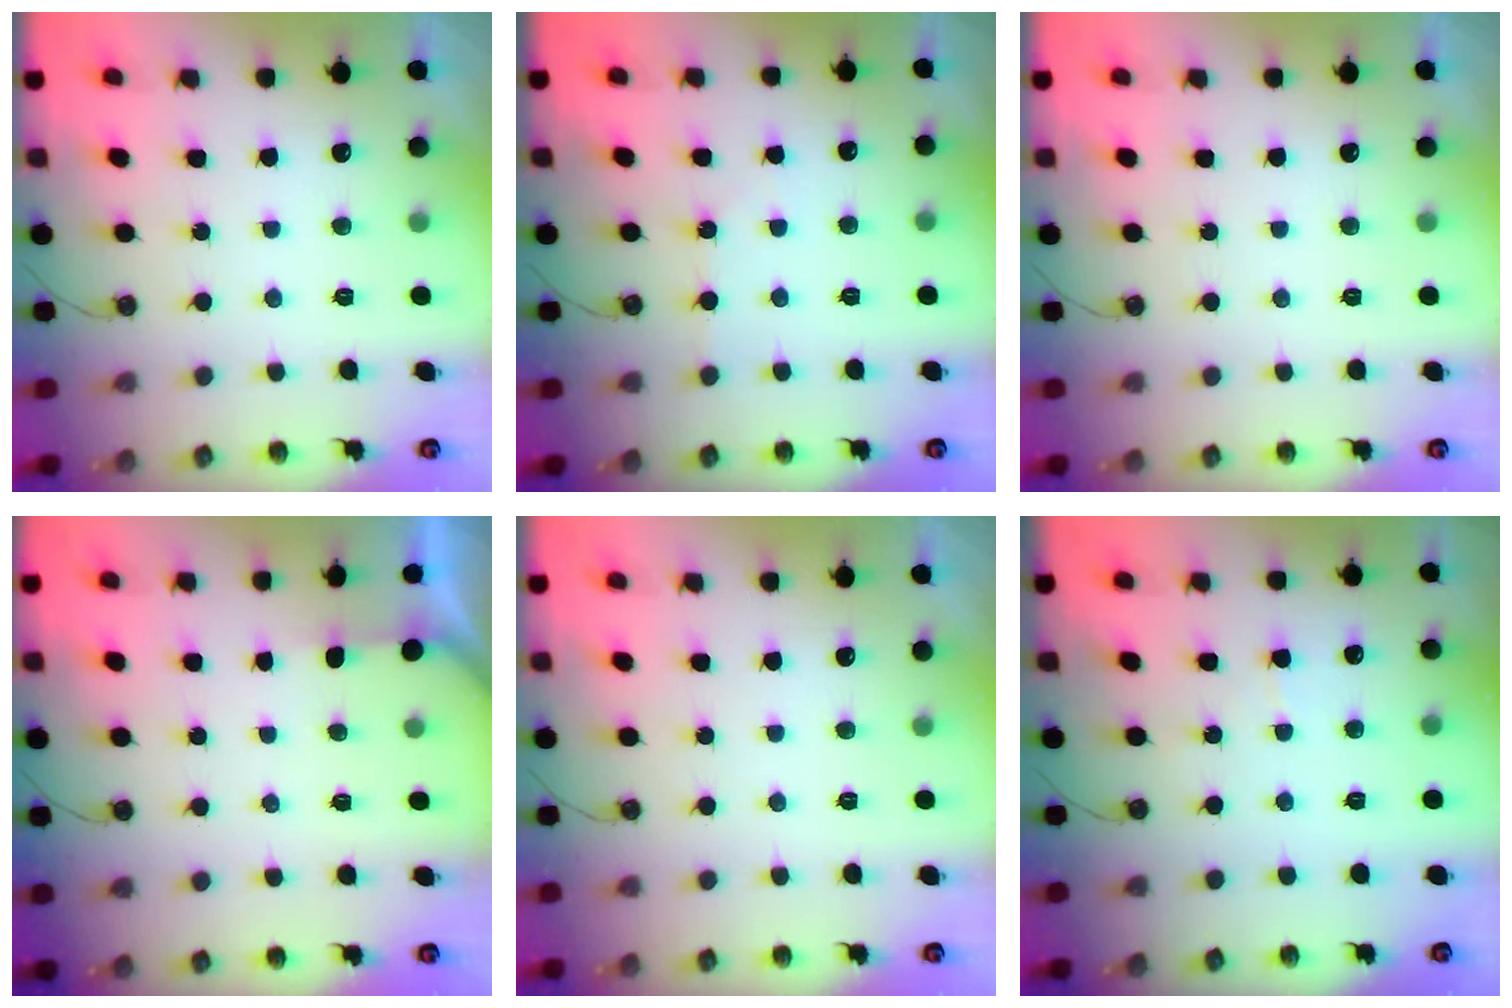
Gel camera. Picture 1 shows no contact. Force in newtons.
{"total": 2.9, "press": 2.8, "slide": 0.5}
{"total": 0.0}
{"total": 1.9, "press": 1.9, "slide": 0.2}
{"total": 0.0}
{"total": 3.6, "press": 3.6, "slide": 0.6}